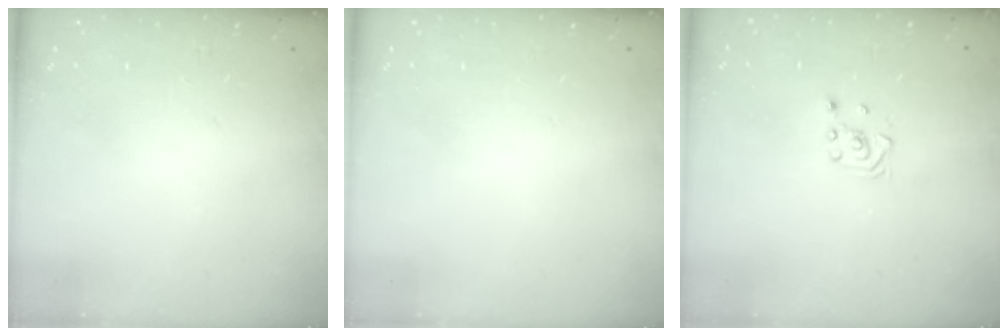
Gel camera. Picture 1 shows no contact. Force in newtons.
{"total": 0.0}
{"total": 2.6, "press": 2.4, "slide": 1.0}